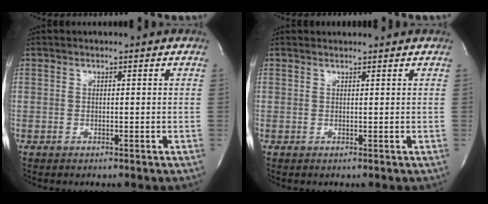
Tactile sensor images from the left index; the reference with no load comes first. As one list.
[{"total": 1.0, "force": [1.0, 0.0, -0.1], "torque": [-0.006, 0.008, 0.020]}]